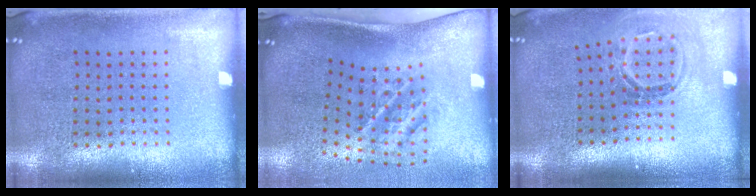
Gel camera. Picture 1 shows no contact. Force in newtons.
{"total": 2.0, "press": 1.3, "slide": 1.6}
{"total": 1.7, "press": 1.1, "slide": 1.3}